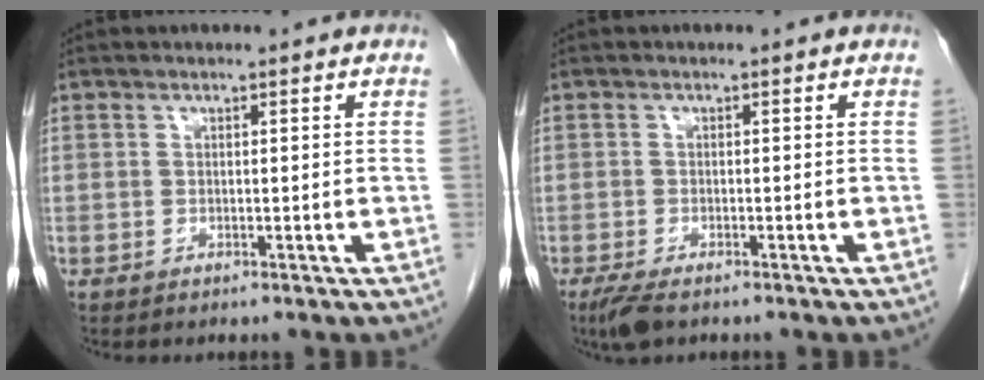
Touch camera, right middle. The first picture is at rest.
{"total": 3.4, "force": [-2.4, 1.0, 2.1], "torque": [-0.047, -0.009, -0.039]}